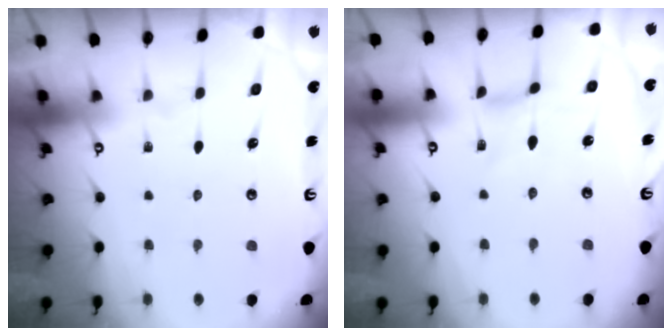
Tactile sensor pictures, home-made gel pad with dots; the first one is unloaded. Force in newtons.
{"total": 0.0}